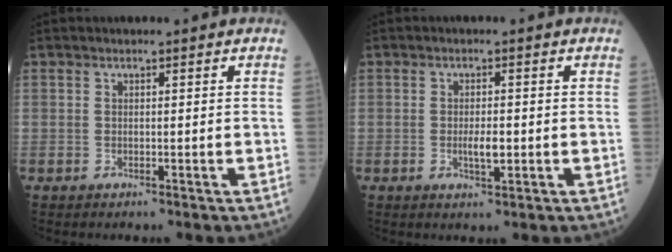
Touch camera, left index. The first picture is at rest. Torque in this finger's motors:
{"motor_torque": [0.56, 0.09, 0.07, 0.02]}